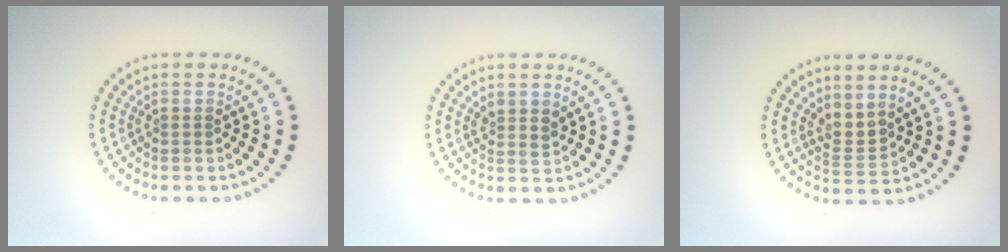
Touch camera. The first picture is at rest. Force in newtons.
{"total": 1.3, "press": 1.1, "slide": 0.7}
{"total": 1.8, "press": 1.3, "slide": 1.3}